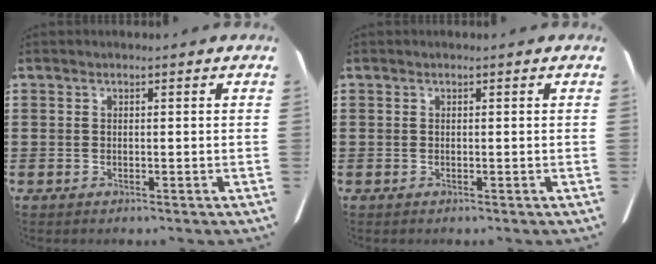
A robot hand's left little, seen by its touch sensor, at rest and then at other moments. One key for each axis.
{"total": 0.0}